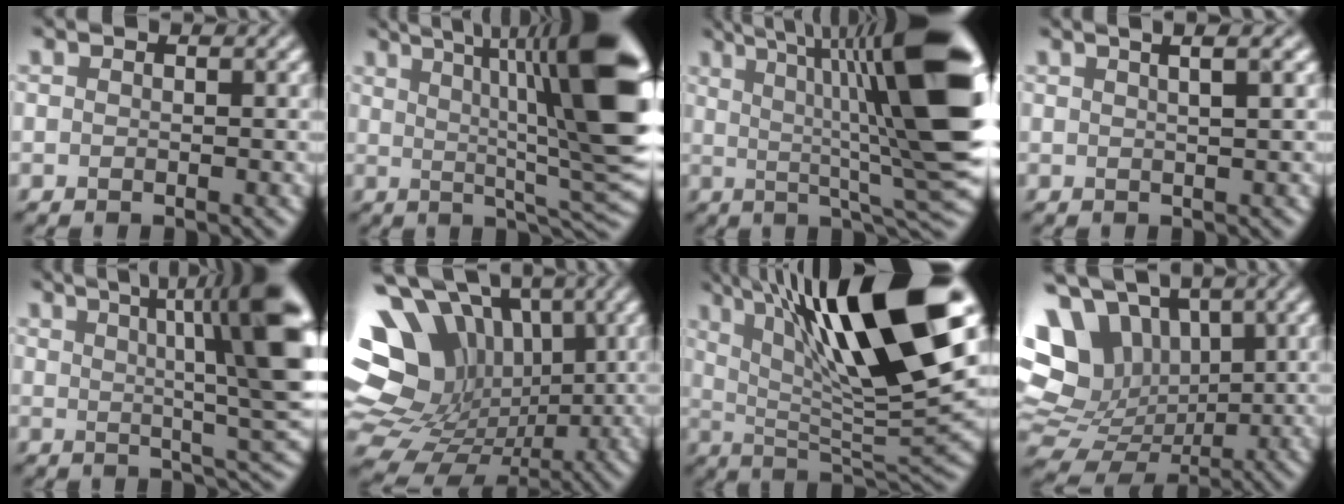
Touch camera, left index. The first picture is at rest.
{"total": 14.0, "force": [3.6, 3.3, 13.1], "torque": [-0.169, 0.009, 0.056]}
{"total": 14.9, "force": [2.9, 2.7, 14.4], "torque": [-0.201, 0.010, 0.047]}
{"total": 5.0, "force": [2.7, 1.9, 3.8], "torque": [-0.022, 0.037, 0.000]}
{"total": 12.5, "force": [4.0, 3.2, 11.4], "torque": [-0.143, 0.011, 0.053]}
{"total": 15.4, "force": [3.2, 12.1, 8.9], "torque": [-0.199, 0.025, 0.047]}
{"total": 16.2, "force": [6.6, 3.6, 14.4], "torque": [-0.232, 0.006, 0.112]}
{"total": 12.2, "force": [3.8, 9.2, 7.1], "torque": [-0.162, 0.015, 0.071]}